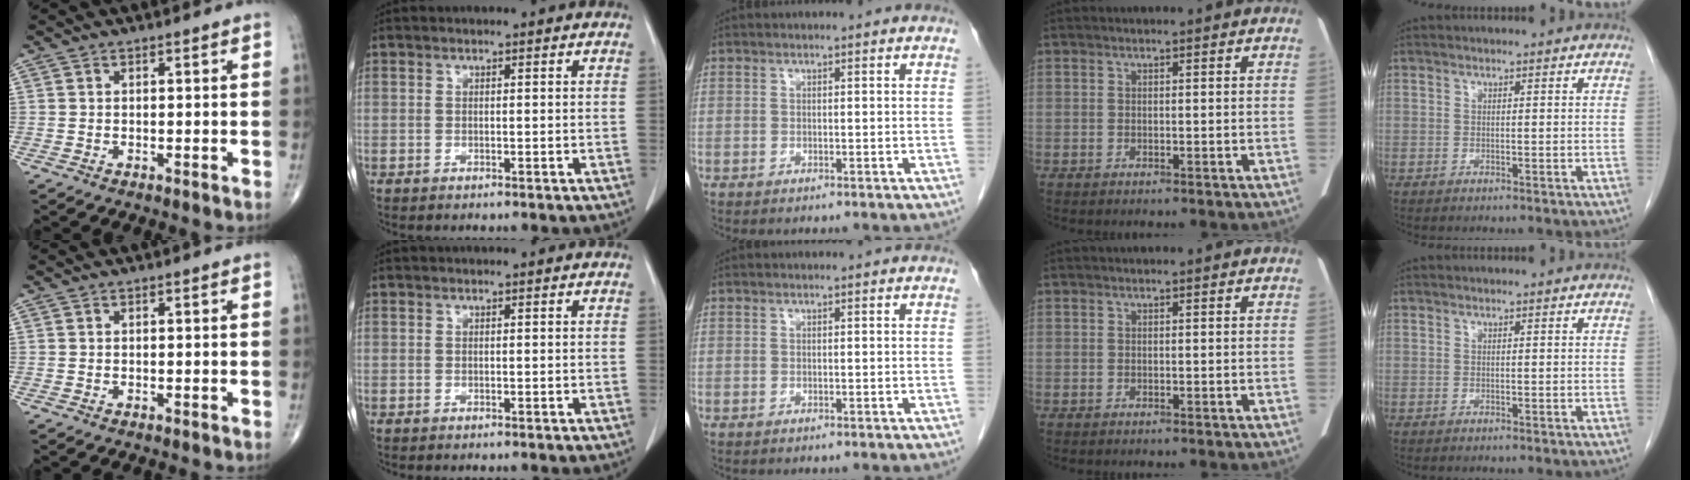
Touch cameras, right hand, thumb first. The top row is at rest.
{}